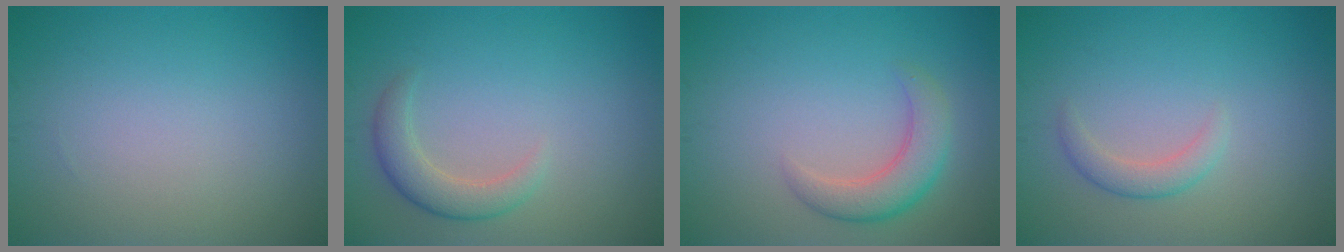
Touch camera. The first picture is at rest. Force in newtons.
{"total": 2.7, "press": 2.7, "slide": 0.4}
{"total": 3.6, "press": 3.6, "slide": 0.3}
{"total": 1.7, "press": 1.7, "slide": 0.1}